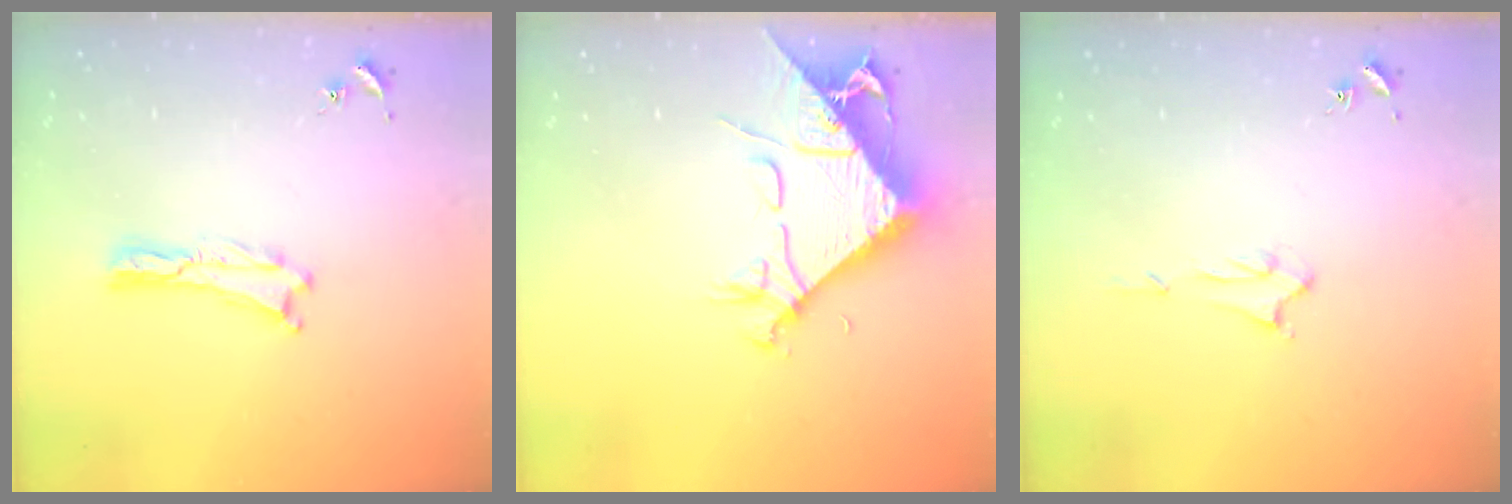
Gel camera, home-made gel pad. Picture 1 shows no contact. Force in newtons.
{"total": 9.8, "press": 9.7, "slide": 1.1}
{"total": 1.4, "press": 1.4, "slide": 0.2}